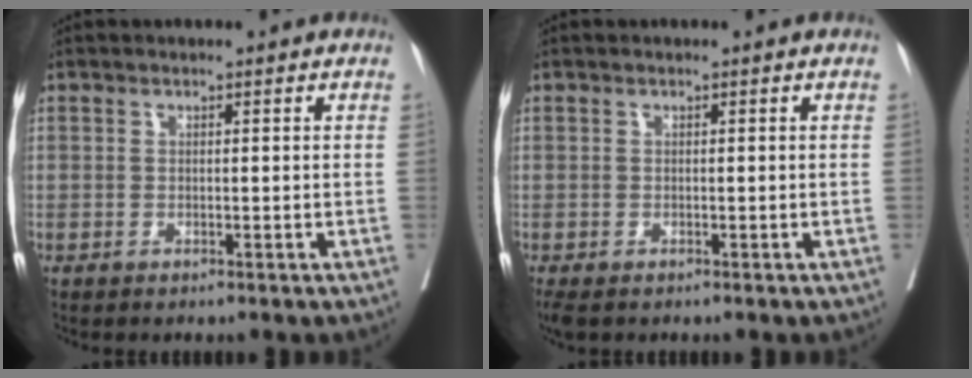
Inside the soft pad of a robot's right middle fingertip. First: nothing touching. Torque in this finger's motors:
{"motor_torque": [0.26, -0.14, 0.00, 0.02]}